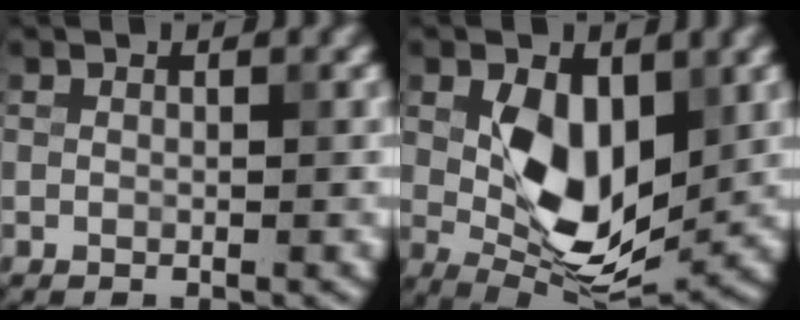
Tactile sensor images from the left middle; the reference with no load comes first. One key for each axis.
{"total": 7.7, "fx": 0.7, "fy": 4.3, "fz": 6.4, "tx": -0.111, "ty": -0.009, "tz": 0.016}